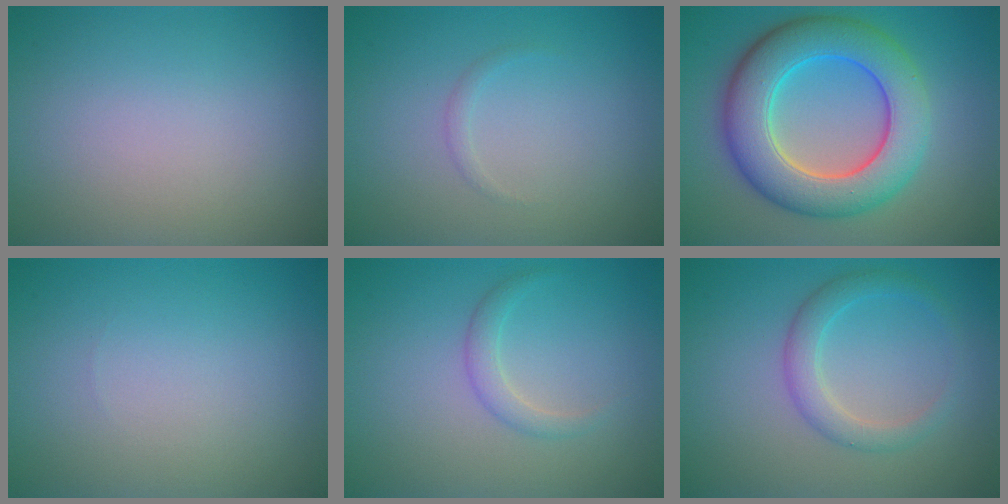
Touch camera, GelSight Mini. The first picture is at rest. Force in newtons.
{"total": 0.6, "press": 0.6, "slide": 0.1}
{"total": 9.3, "press": 9.3, "slide": 0.3}
{"total": 0.0}
{"total": 1.6, "press": 1.6, "slide": 0.1}
{"total": 2.6, "press": 2.6, "slide": 0.1}